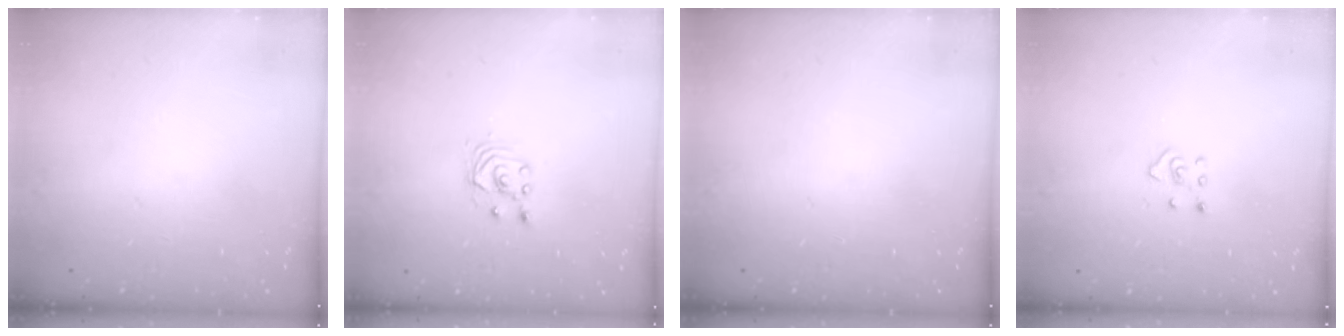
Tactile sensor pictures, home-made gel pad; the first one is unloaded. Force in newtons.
{"total": 2.5, "press": 2.5, "slide": 0.2}
{"total": 0.0}
{"total": 3.4, "press": 3.3, "slide": 0.6}